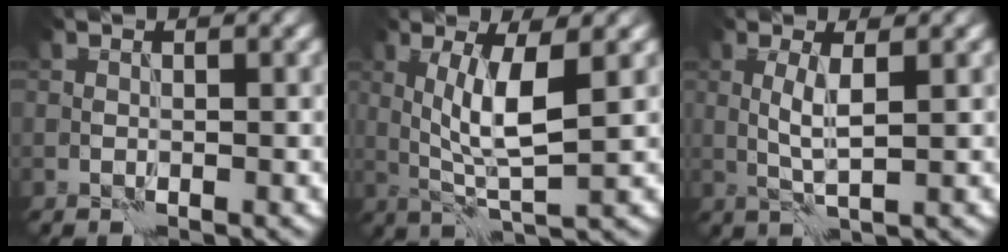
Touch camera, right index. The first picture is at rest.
{"total": 5.1, "force": [0.7, 0.9, 4.9], "torque": [-0.100, -0.002, 0.017]}
{"total": 2.2, "force": [0.6, 0.0, 2.1], "torque": [-0.045, 0.003, 0.011]}